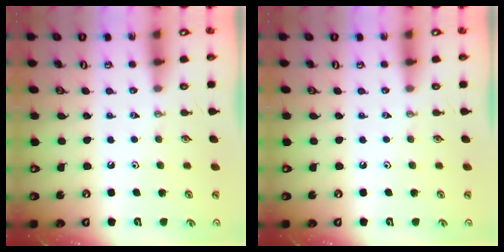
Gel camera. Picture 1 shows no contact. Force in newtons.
{"total": 0.0}